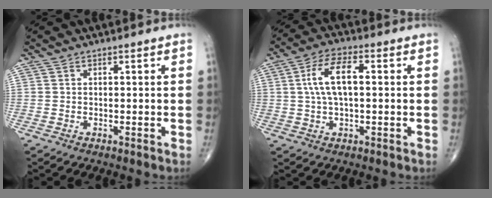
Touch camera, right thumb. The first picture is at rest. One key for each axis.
{"total": 8.9, "fx": 1.1, "fy": 3.9, "fz": 7.9, "tx": -0.156, "ty": 0.019, "tz": 0.019}